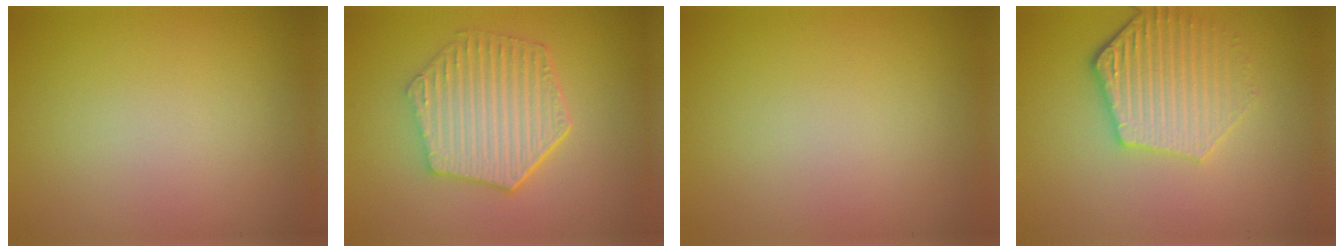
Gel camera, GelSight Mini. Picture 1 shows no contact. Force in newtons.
{"total": 6.0, "press": 4.7, "slide": 3.8}
{"total": 0.0}
{"total": 5.1, "press": 4.2, "slide": 2.9}